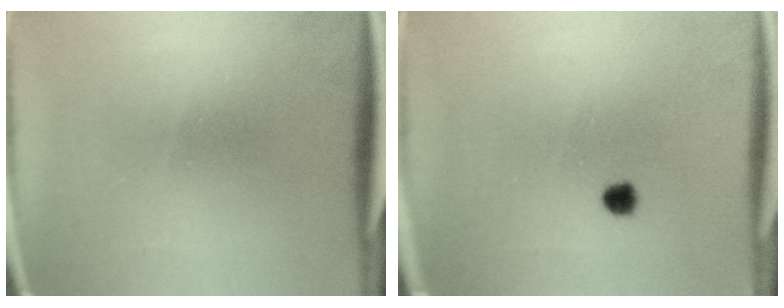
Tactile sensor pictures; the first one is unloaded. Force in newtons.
{"total": 2.3}